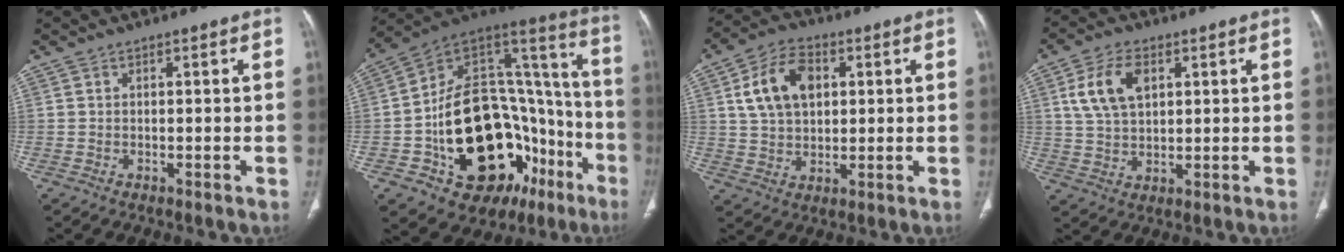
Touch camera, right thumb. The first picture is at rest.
{"total": 35.9, "force": [-12.5, 20.9, 26.4], "torque": [-0.344, 0.091, -0.177]}
{"total": 11.5, "force": [3.2, 7.6, 8.1], "torque": [-0.133, 0.006, 0.057]}
{"total": 9.2, "force": [3.2, 5.5, 6.7], "torque": [-0.125, -0.002, 0.064]}